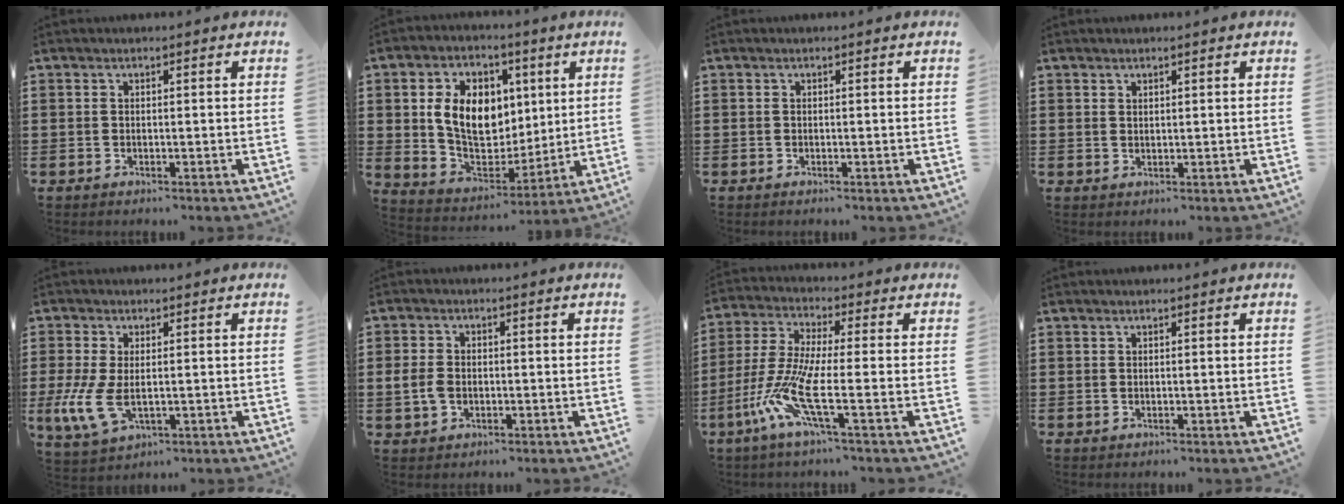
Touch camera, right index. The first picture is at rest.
{"total": 11.3, "force": [2.6, 8.1, 7.4], "torque": [-0.164, 0.010, 0.043]}
{"total": 0.0}
{"total": 1.0, "force": [0.8, 0.5, 0.1], "torque": [-0.004, 0.003, 0.016]}
{"total": 7.1, "force": [-0.9, 3.7, 6.0], "torque": [-0.147, -0.012, -0.017]}
{"total": 3.3, "force": [-0.6, 2.4, 2.3], "torque": [-0.067, -0.003, -0.017]}
{"total": 10.6, "force": [-4.0, 1.9, 9.6], "torque": [-0.239, -0.022, -0.088]}
{"total": 0.0}